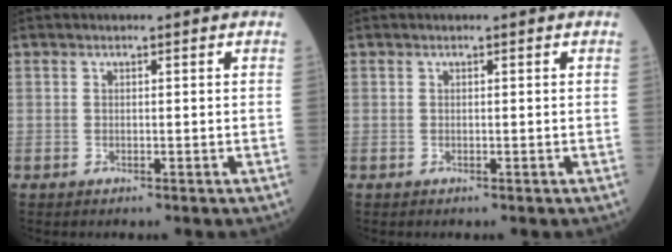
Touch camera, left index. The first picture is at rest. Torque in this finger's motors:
{"motor_torque": [0.00, 0.00, 0.00, -0.01]}